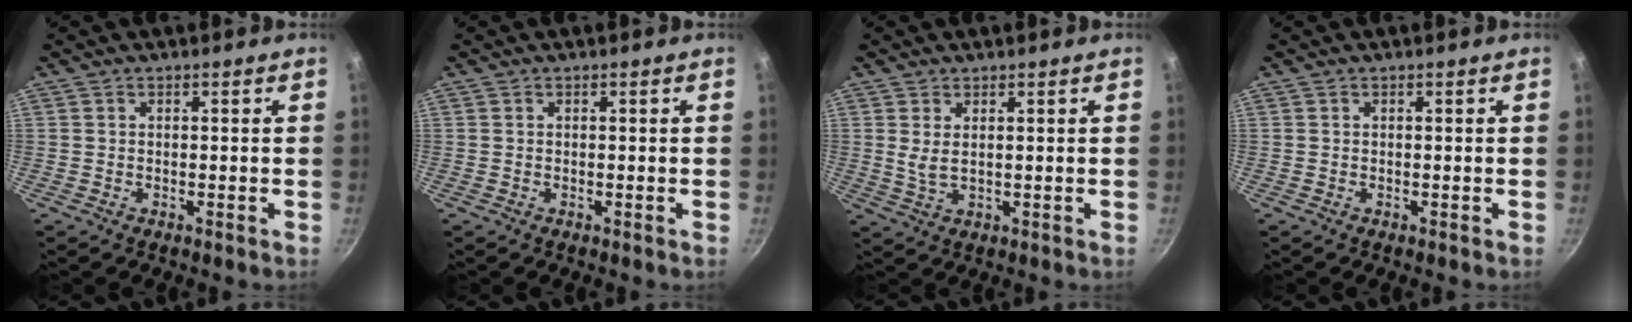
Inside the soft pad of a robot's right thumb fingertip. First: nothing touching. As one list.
[{"total": 0.0}, {"total": 3.0, "force": [1.0, 1.3, 2.5], "torque": [-0.048, -0.009, 0.023]}, {"total": 0.0}]